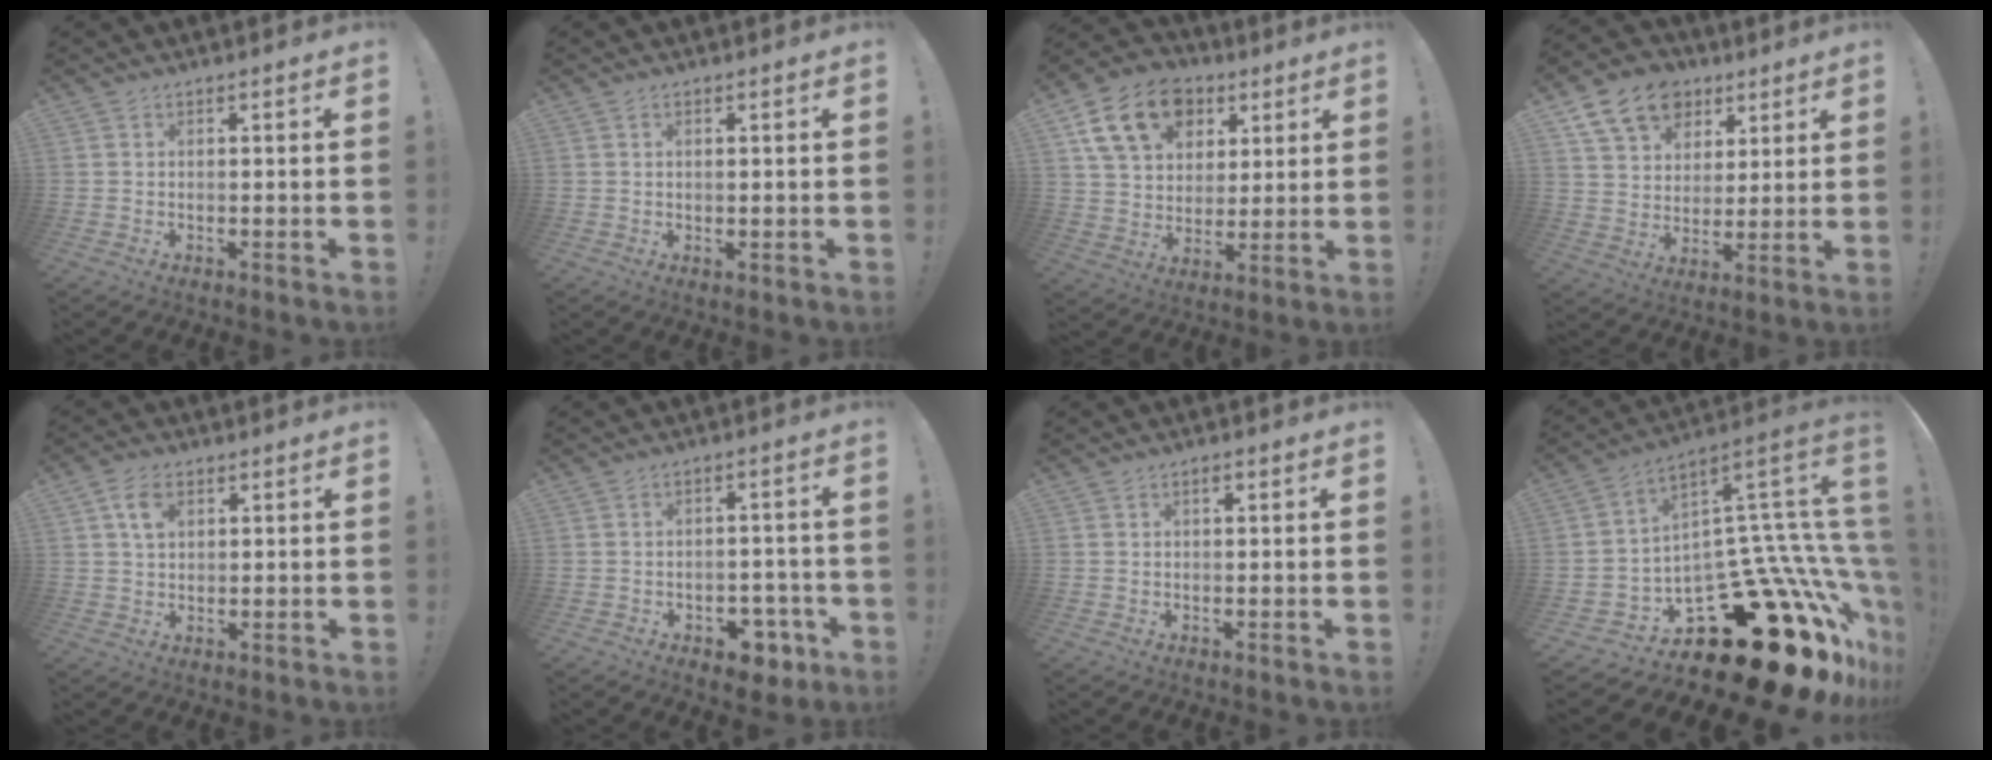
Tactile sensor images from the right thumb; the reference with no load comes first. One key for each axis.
{"total": 1.0, "fx": 0.5, "fy": 0.5, "fz": 0.6, "tx": -0.005, "ty": -0.003, "tz": 0.009}
{"total": 17.9, "fx": 8.2, "fy": 12.8, "fz": 9.6, "tx": -0.144, "ty": -0.030, "tz": 0.155}
{"total": 15.6, "fx": 8.4, "fy": 11.2, "fz": 6.8, "tx": -0.099, "ty": -0.042, "tz": 0.158}
{"total": 6.4, "fx": 2.8, "fy": 4.4, "fz": 3.8, "tx": -0.050, "ty": -0.006, "tz": 0.049}
{"total": 7.7, "fx": -4.1, "fy": 5.2, "fz": 4.1, "tx": -0.026, "ty": 0.035, "tz": -0.065}
{"total": 1.0, "fx": 0.6, "fy": 0.5, "fz": 0.7, "tx": -0.006, "ty": -0.001, "tz": 0.009}
{"total": 27.4, "fx": -14.3, "fy": 13.2, "fz": 19.4, "tx": -0.170, "ty": -0.002, "tz": -0.181}